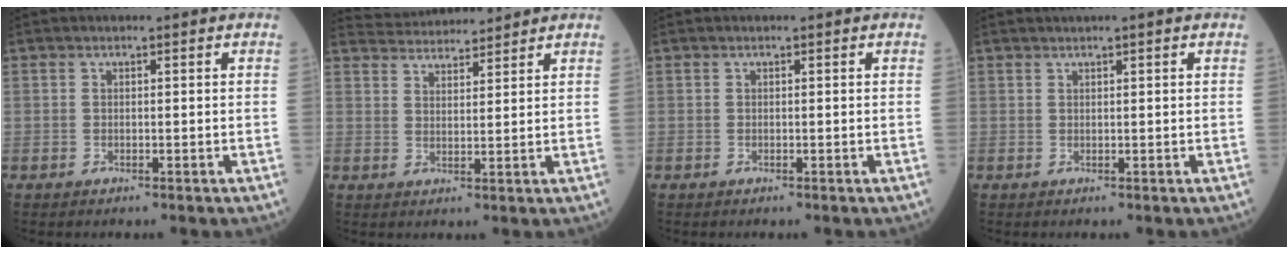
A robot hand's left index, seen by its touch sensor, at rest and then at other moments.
{"total": 6.7, "force": [6.7, 0.4, 0.6], "torque": [-0.019, 0.028, 0.107]}
{"total": 0.0}
{"total": 0.9, "force": [0.6, -0.2, 0.6], "torque": [-0.014, 0.007, 0.014]}